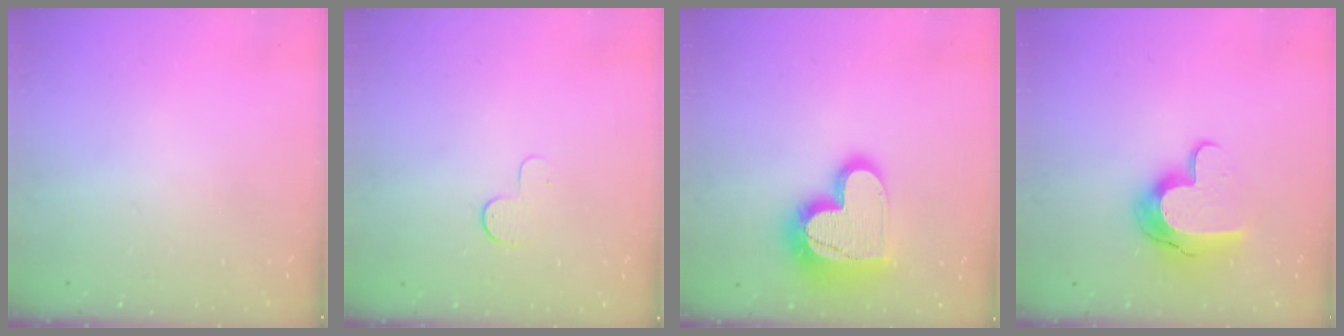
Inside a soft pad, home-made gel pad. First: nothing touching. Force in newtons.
{"total": 4.6, "press": 4.6, "slide": 0.4}
{"total": 18.1, "press": 18.1, "slide": 1.4}
{"total": 11.9, "press": 11.9, "slide": 0.6}